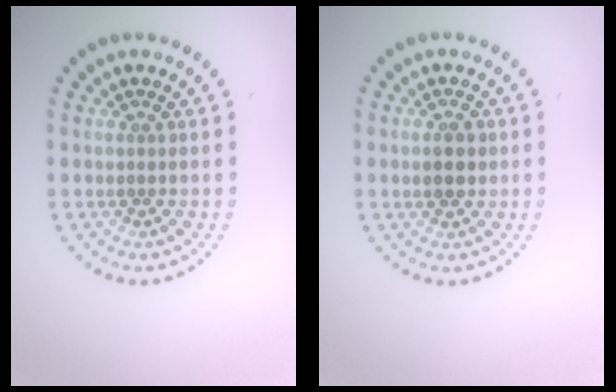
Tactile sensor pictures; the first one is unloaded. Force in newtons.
{"total": 2.7, "press": 2.7, "slide": 0.2}